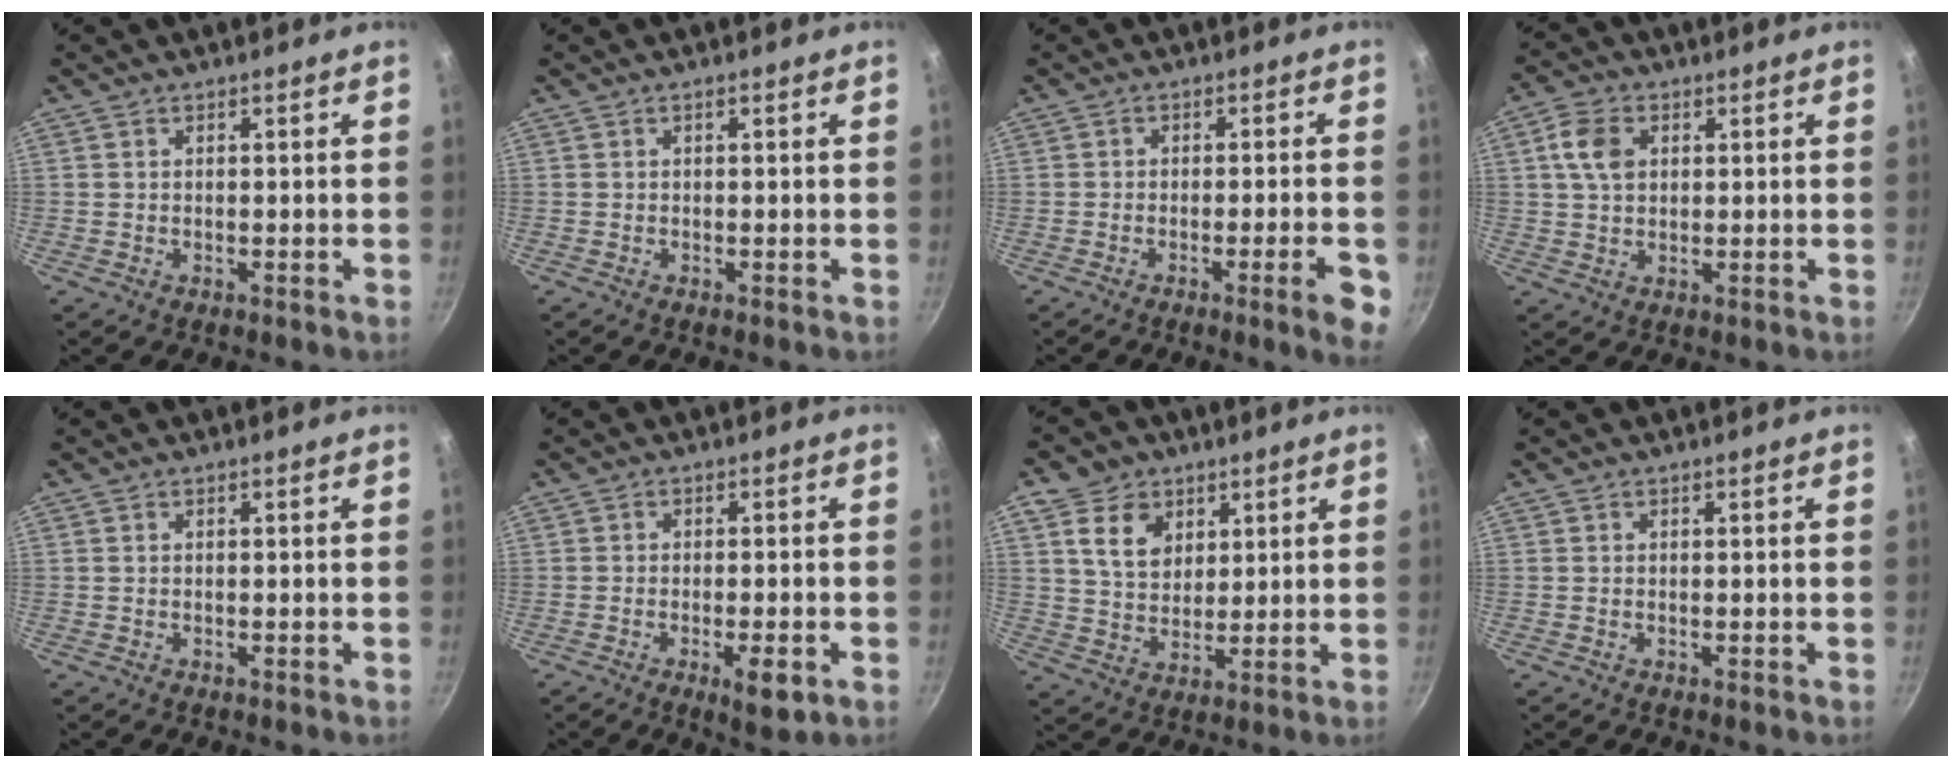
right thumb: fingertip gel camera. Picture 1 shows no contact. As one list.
[{"total": 0.0}, {"total": 6.4, "force": [-2.4, 0.8, 5.9], "torque": [-0.067, 0.008, -0.032]}, {"total": 6.5, "force": [1.8, 4.6, 4.2], "torque": [-0.067, 0.005, 0.029]}, {"total": 0.0}, {"total": 5.5, "force": [-2.2, 1.5, 4.9], "torque": [-0.075, 0.005, -0.027]}, {"total": 9.2, "force": [3.9, 7.2, 4.3], "torque": [-0.042, -0.017, 0.068]}, {"total": 0.0}]